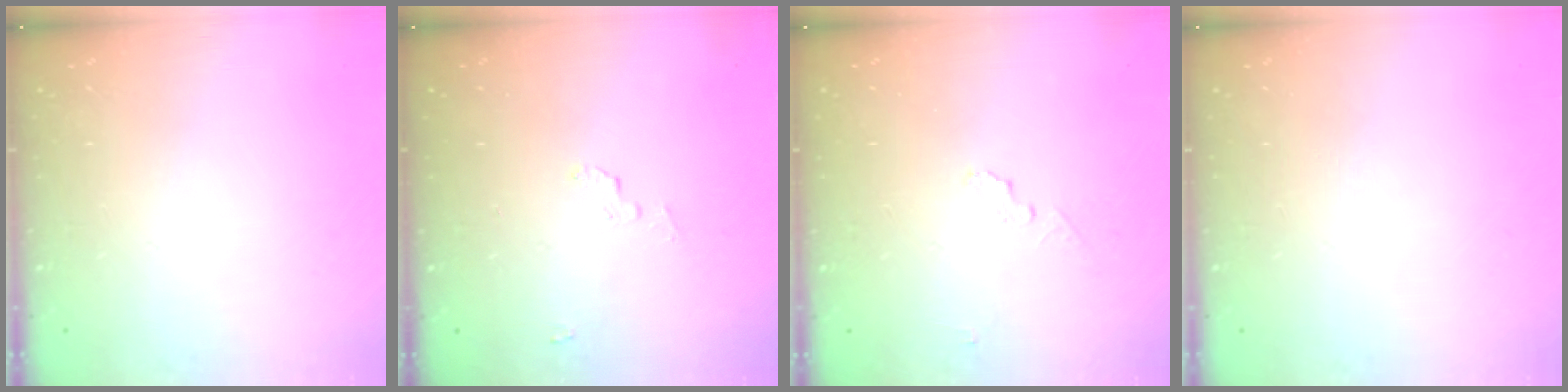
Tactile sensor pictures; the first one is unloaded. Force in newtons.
{"total": 2.2, "press": 2.2, "slide": 0.2}
{"total": 4.2, "press": 3.6, "slide": 2.1}
{"total": 0.0}